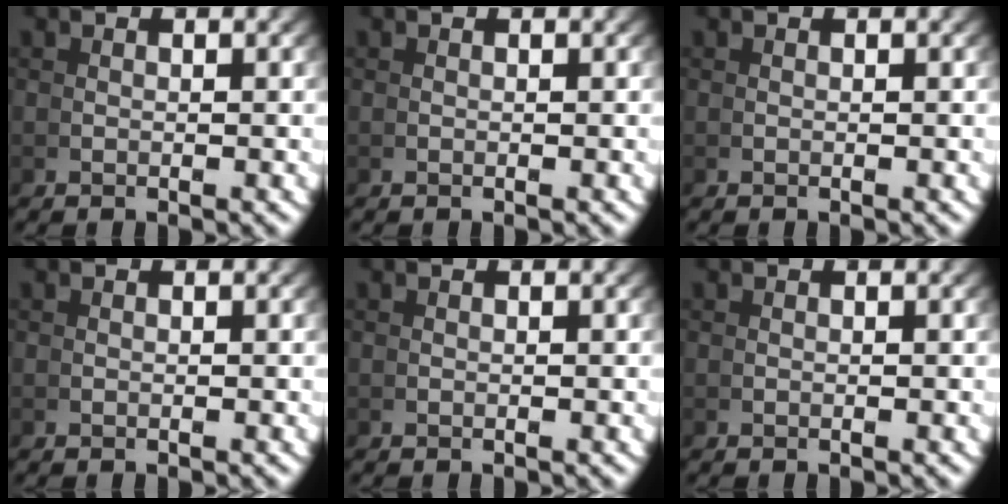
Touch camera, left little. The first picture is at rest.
{"total": 0.0}
{"total": 0.0}
{"total": 0.0}
{"total": 0.0}
{"total": 0.0}